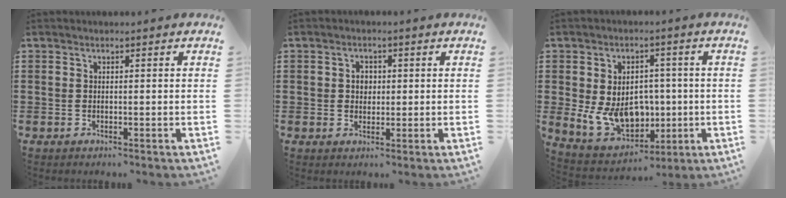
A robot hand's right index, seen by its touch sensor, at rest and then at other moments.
{"total": 2.1, "force": [0.3, 1.7, 1.2], "torque": [-0.028, 0.009, 0.003]}
{"total": 9.3, "force": [-0.9, 7.3, 5.7], "torque": [-0.106, 0.010, -0.011]}